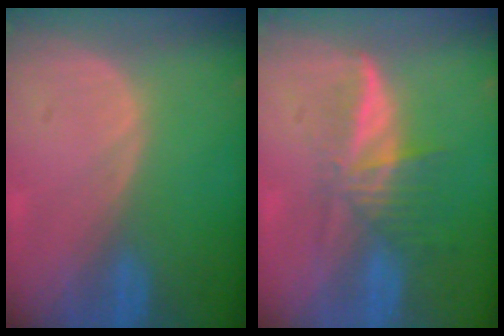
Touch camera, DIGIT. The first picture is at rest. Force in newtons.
{"total": 5.8, "press": 5.3, "slide": 2.5}